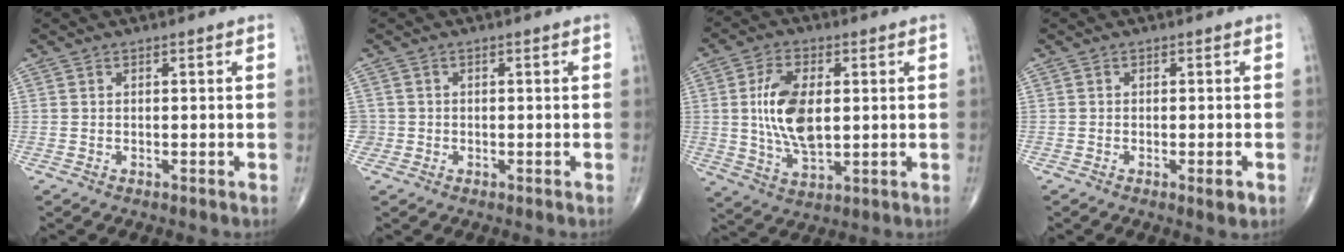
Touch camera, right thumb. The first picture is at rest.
{"total": 1.6, "force": [-0.3, 1.5, -0.2], "torque": [0.014, 0.007, -0.008]}
{"total": 11.8, "force": [1.2, 6.1, 10.0], "torque": [-0.188, -0.008, 0.028]}
{"total": 2.2, "force": [-0.9, 0.5, 2.0], "torque": [-0.027, -0.004, -0.013]}